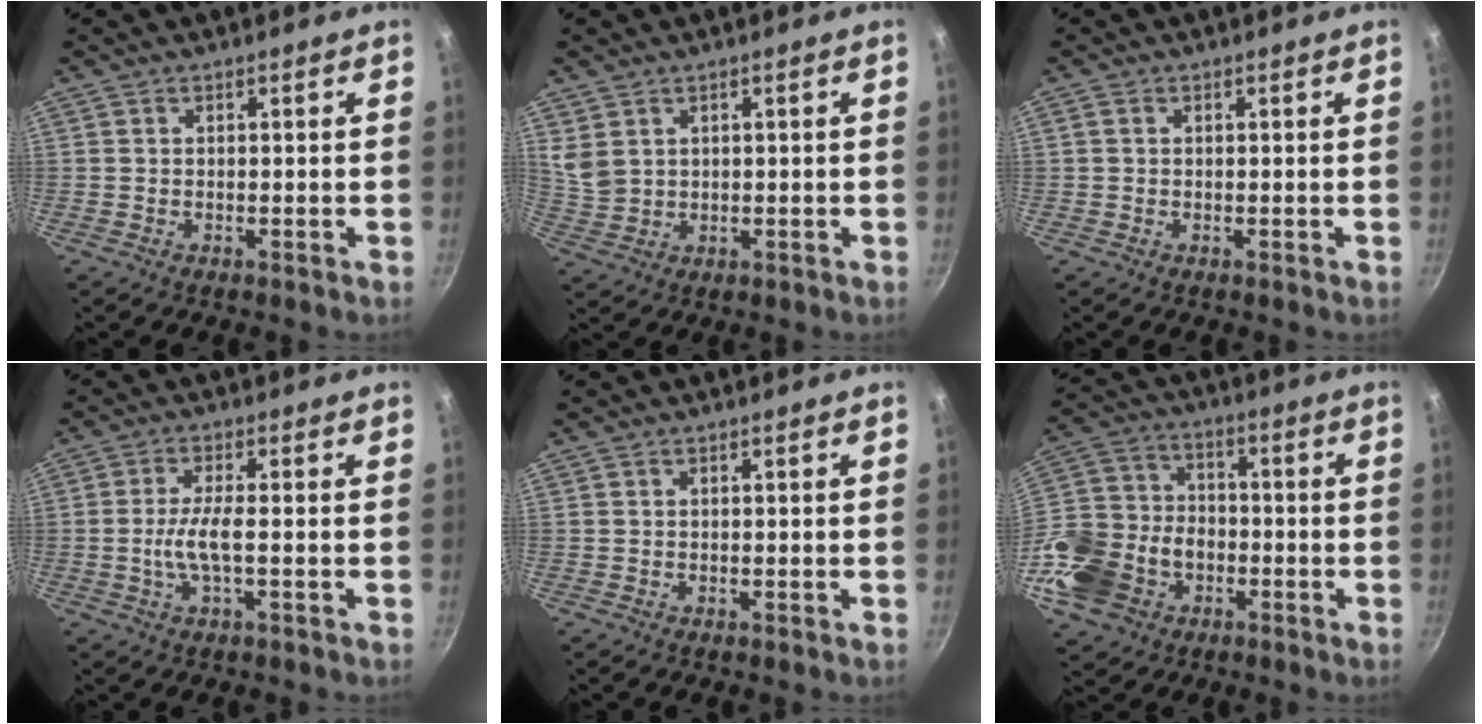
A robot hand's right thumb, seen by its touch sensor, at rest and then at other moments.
{"total": 4.3, "force": [2.0, 3.1, 2.2], "torque": [-0.032, -0.012, 0.051]}
{"total": 0.8, "force": [0.2, 0.6, 0.4], "torque": [-0.008, 0.003, 0.004]}
{"total": 5.0, "force": [-1.0, 0.8, 4.8], "torque": [-0.106, 0.008, -0.022]}
{"total": 0.0}
{"total": 17.8, "force": [-6.4, 13.5, 9.5], "torque": [-0.193, 0.042, -0.121]}